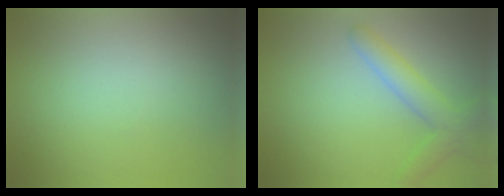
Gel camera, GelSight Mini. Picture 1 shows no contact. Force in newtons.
{"total": 3.0, "press": 3.0, "slide": 0.2}